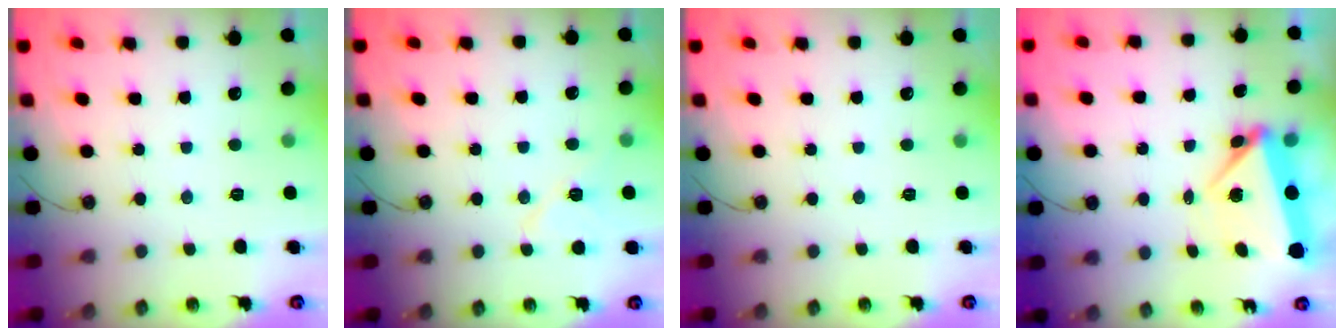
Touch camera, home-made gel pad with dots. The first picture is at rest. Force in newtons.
{"total": 7.9, "press": 7.9, "slide": 0.7}
{"total": 0.0}
{"total": 5.4, "press": 5.3, "slide": 1.4}